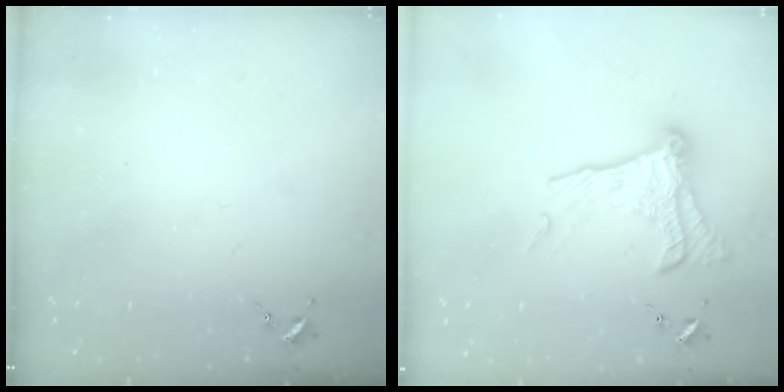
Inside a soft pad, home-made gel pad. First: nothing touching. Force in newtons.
{"total": 15.9, "press": 15.9, "slide": 1.3}